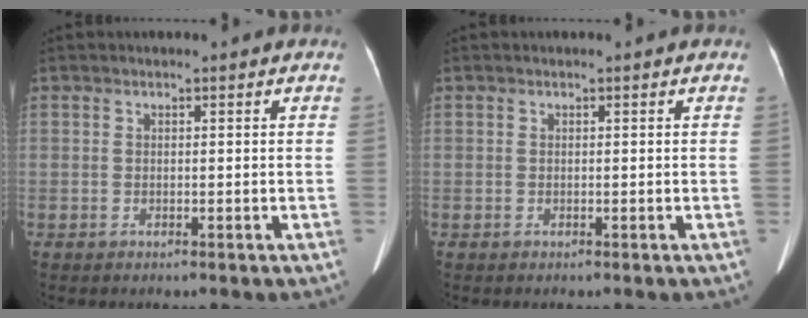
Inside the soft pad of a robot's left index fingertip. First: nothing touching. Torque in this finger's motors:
{"motor_torque": [0.02, 0.00, 0.00, 0.02]}